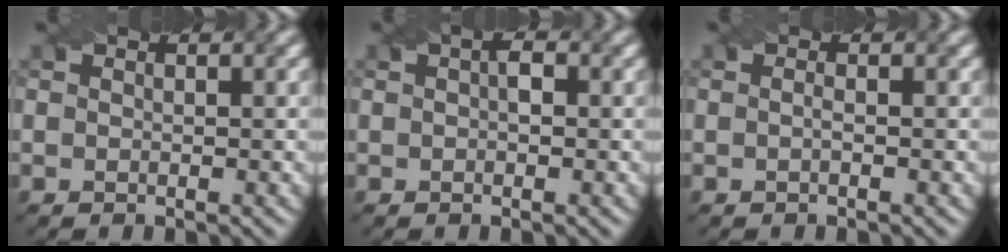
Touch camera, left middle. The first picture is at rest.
{"total": 1.3, "force": [0.1, 0.6, 1.1], "torque": [-0.020, 0.004, 0.001]}
{"total": 0.6, "force": [-0.3, 0.0, 0.6], "torque": [-0.013, 0.000, -0.005]}